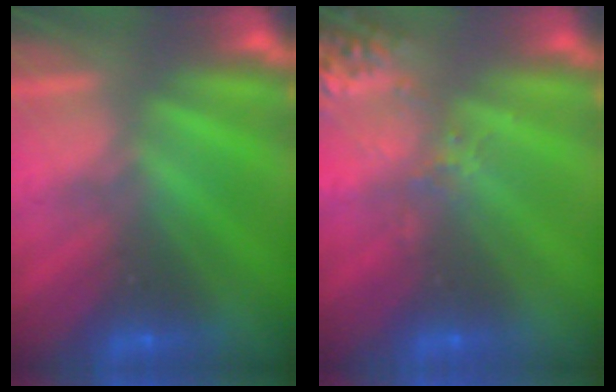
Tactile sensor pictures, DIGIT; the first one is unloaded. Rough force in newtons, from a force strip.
{"total": 2.7}